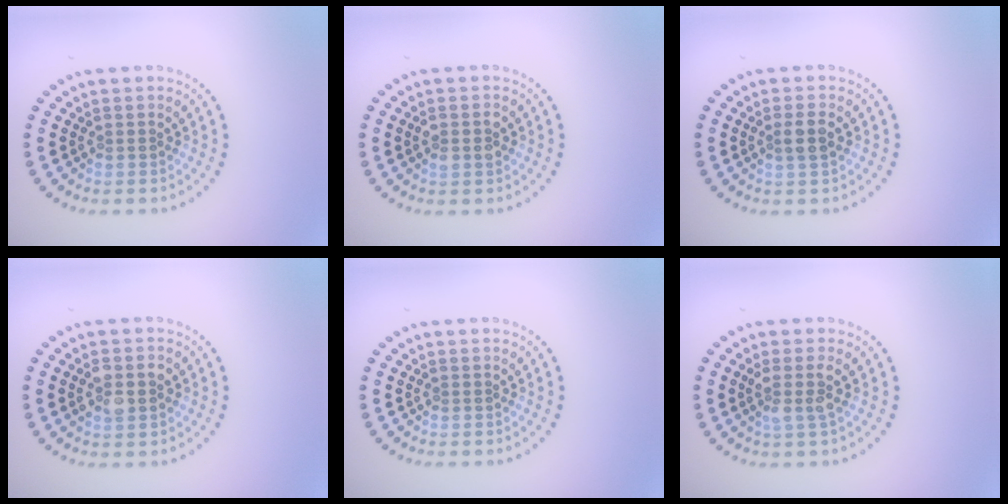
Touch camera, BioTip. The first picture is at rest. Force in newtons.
{"total": 1.6, "press": 1.6, "slide": 0.2}
{"total": 1.9, "press": 1.7, "slide": 0.8}
{"total": 2.8, "press": 2.8, "slide": 0.2}
{"total": 0.0}
{"total": 2.0, "press": 1.6, "slide": 1.2}